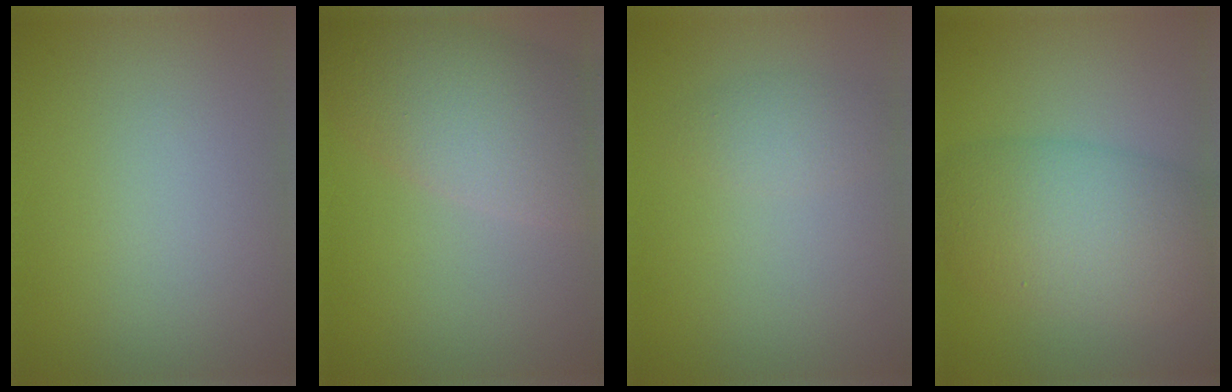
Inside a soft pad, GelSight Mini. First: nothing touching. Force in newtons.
{"total": 7.5, "press": 7.5, "slide": 0.6}
{"total": 1.6, "press": 1.6, "slide": 0.1}
{"total": 7.8, "press": 7.8, "slide": 0.3}